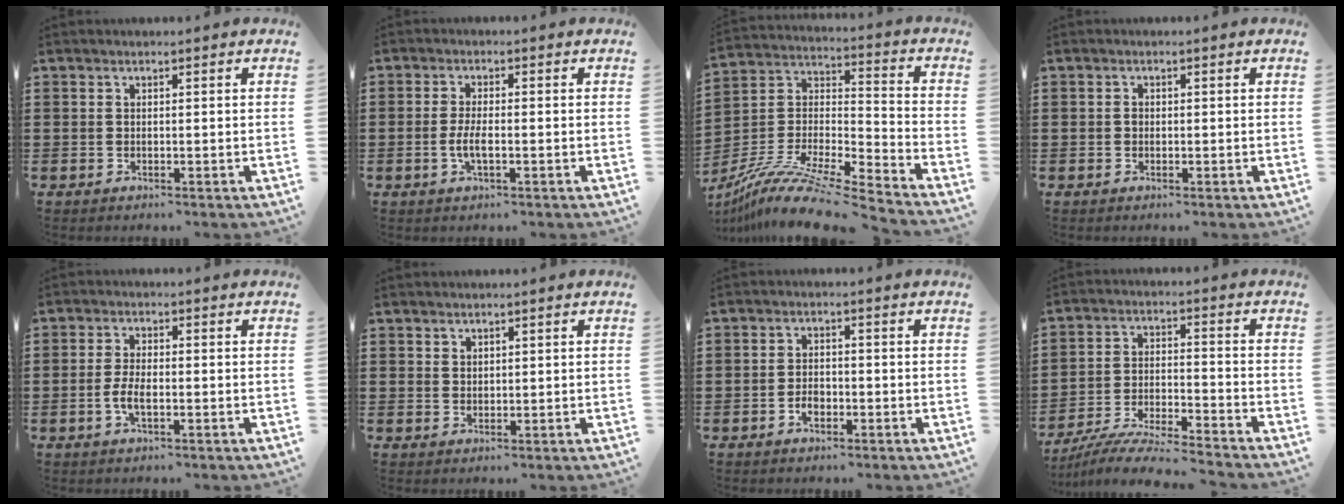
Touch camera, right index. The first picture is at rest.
{"total": 3.4, "force": [-0.9, 0.9, 3.2], "torque": [-0.071, -0.004, -0.022]}
{"total": 12.1, "force": [-10.4, 0.8, 6.2], "torque": [-0.128, 0.005, -0.207]}
{"total": 0.7, "force": [-0.1, 0.5, 0.4], "torque": [-0.009, 0.001, -0.002]}
{"total": 3.5, "force": [-0.9, 1.2, 3.1], "torque": [-0.071, -0.002, -0.021]}
{"total": 1.4, "force": [1.2, 0.7, 0.1], "torque": [-0.004, 0.001, 0.023]}
{"total": 2.3, "force": [-1.1, 1.3, 1.6], "torque": [-0.033, 0.002, -0.022]}
{"total": 7.1, "force": [-6.8, -0.2, 2.1], "torque": [-0.048, -0.005, -0.134]}